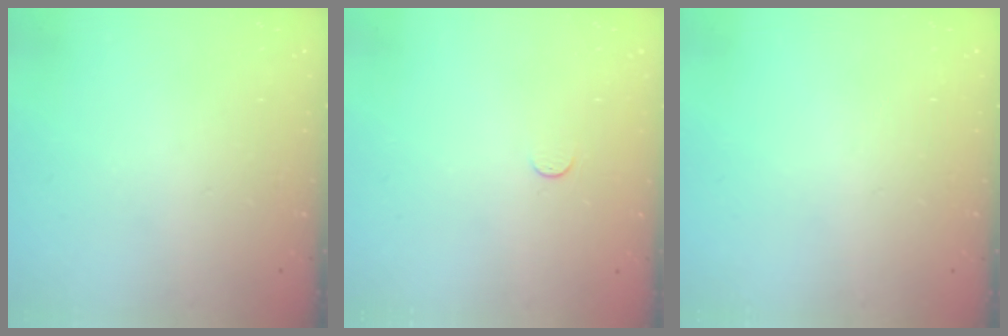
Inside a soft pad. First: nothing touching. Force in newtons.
{"total": 3.5, "press": 3.5, "slide": 0.4}
{"total": 0.0}